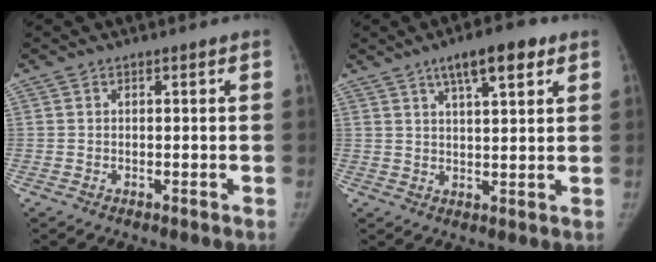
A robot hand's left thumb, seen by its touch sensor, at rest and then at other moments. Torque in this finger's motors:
{"motor_torque": [0.57, -0.19, 1.14, -0.78, 0.06]}